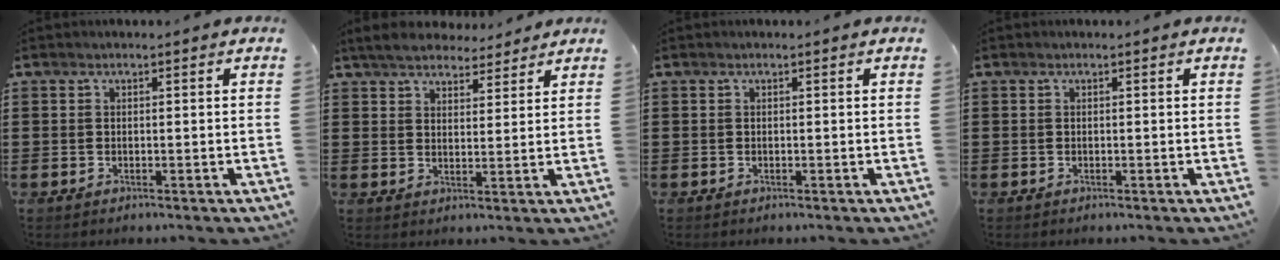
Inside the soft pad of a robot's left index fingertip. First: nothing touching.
{"total": 5.0, "force": [4.6, 1.3, 1.4], "torque": [-0.043, -0.011, 0.086]}
{"total": 0.0}
{"total": 0.0}